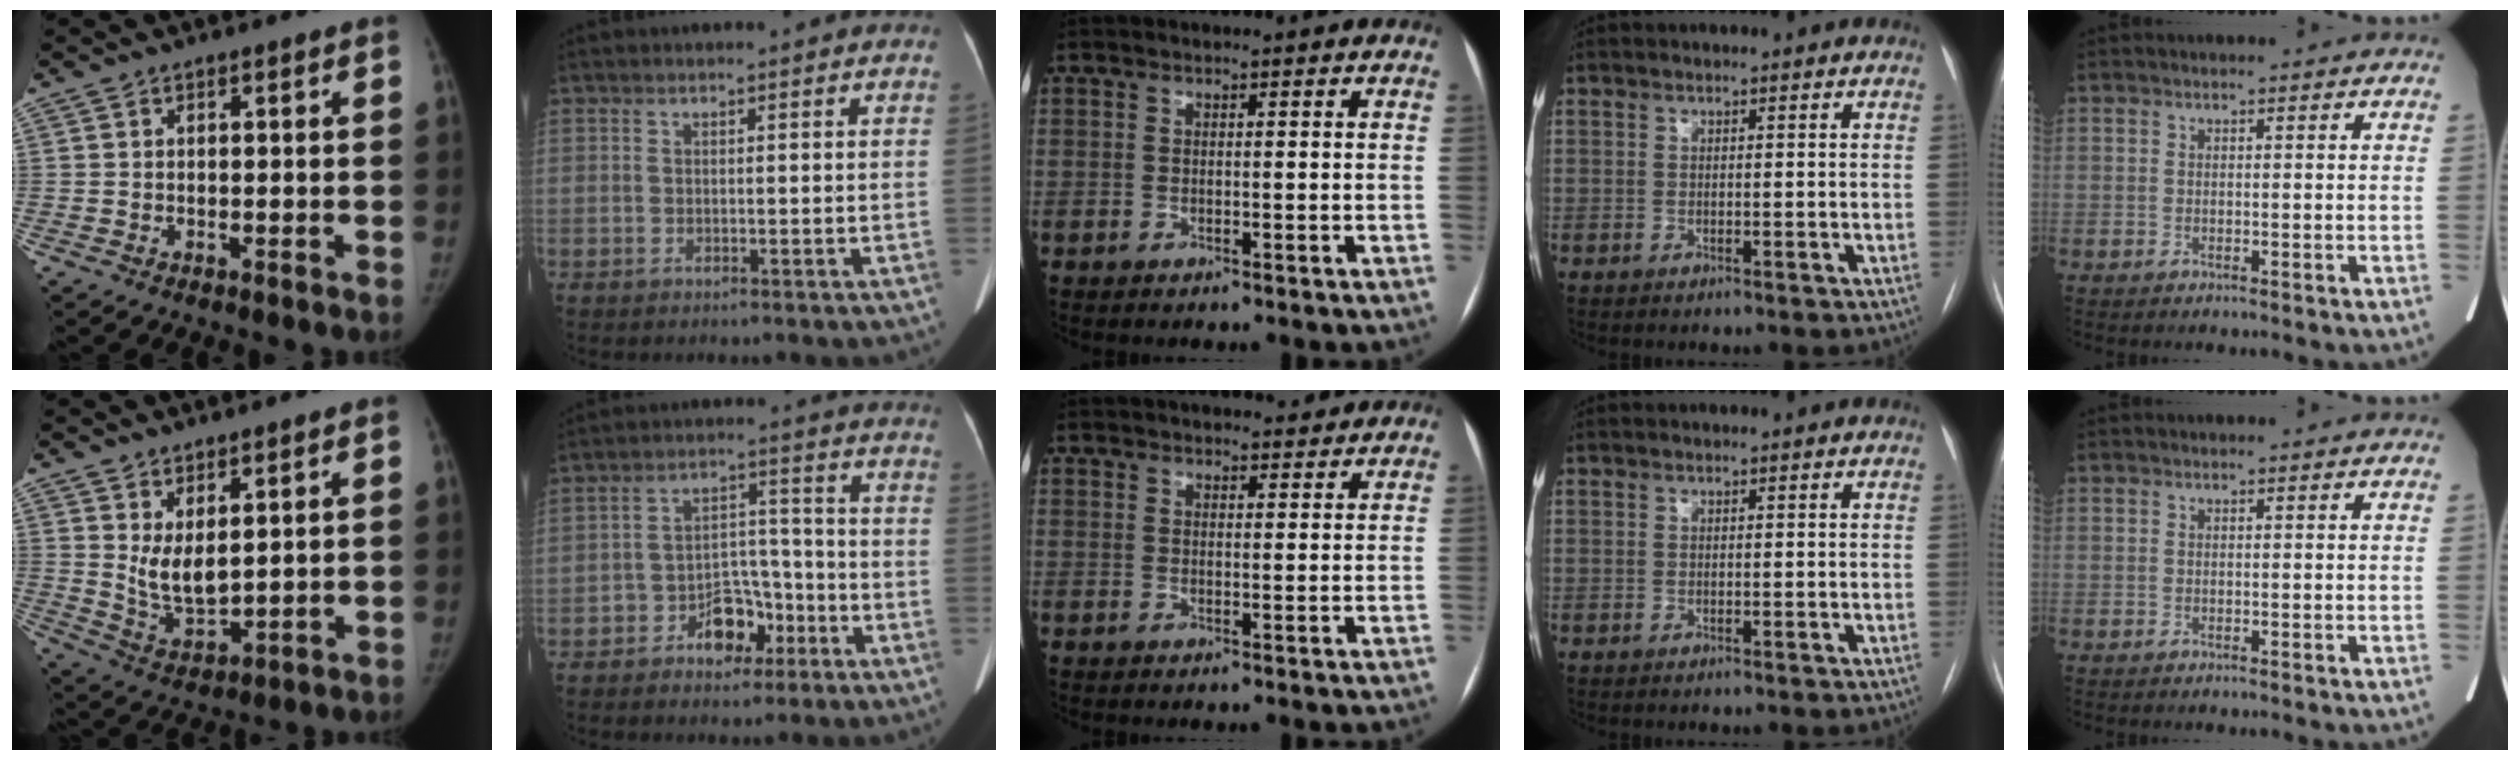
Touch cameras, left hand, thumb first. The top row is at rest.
{"thumb": {"total": 7.1, "force": [2.6, 3.4, 5.6], "torque": [-0.088, -0.038, 0.066]}, "index": {"total": 7.1, "force": [-3.9, 4.4, 4.0], "torque": [-0.069, 0.029, -0.059]}, "middle": {"total": 9.2, "force": [8.2, 2.5, 3.3], "torque": [-0.036, 0.016, 0.105]}}